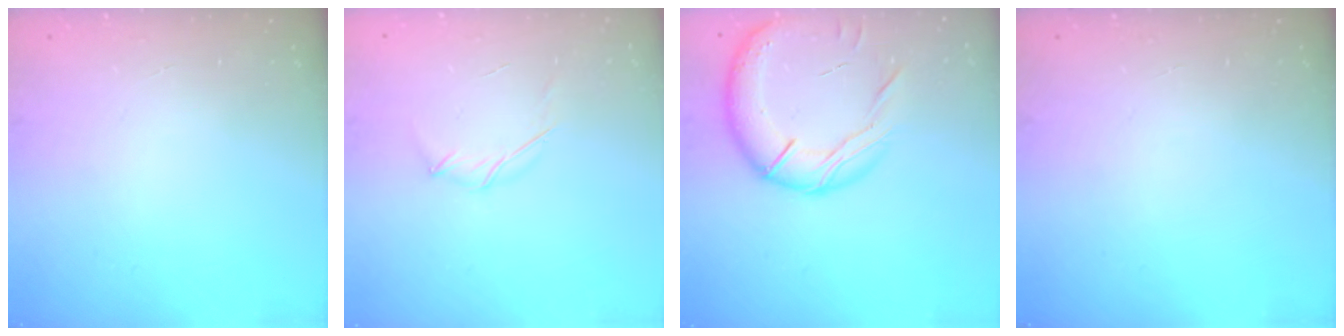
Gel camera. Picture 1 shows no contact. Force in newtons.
{"total": 4.0, "press": 3.9, "slide": 0.9}
{"total": 17.8, "press": 17.6, "slide": 2.9}
{"total": 0.0}